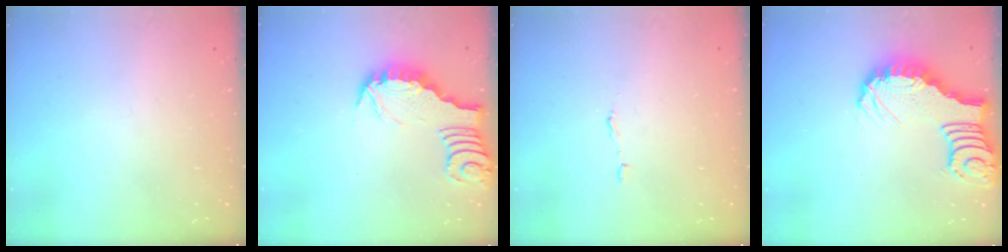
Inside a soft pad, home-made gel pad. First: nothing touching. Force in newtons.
{"total": 3.3, "press": 3.2, "slide": 0.4}
{"total": 2.9, "press": 2.9, "slide": 0.2}
{"total": 4.1, "press": 4.1, "slide": 0.6}